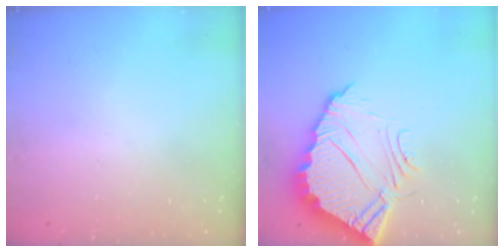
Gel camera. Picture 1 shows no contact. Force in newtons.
{"total": 9.2, "press": 9.2, "slide": 0.7}